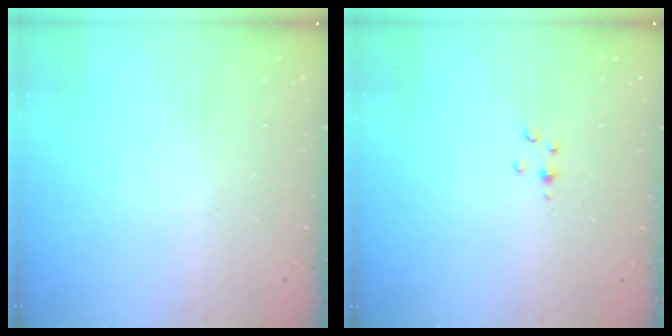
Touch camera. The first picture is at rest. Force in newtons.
{"total": 3.2, "press": 3.1, "slide": 0.5}